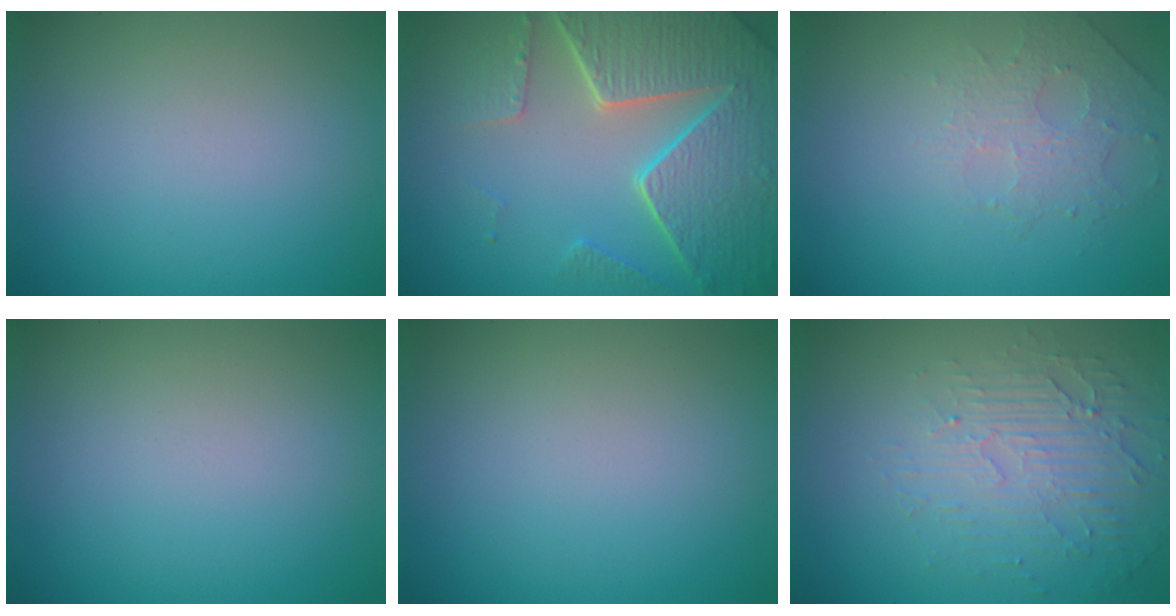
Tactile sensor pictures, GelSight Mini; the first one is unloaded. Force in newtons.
{"total": 8.3, "press": 5.9, "slide": 5.8}
{"total": 1.6, "press": 1.2, "slide": 1.0}
{"total": 0.0}
{"total": 0.0}
{"total": 4.7, "press": 3.2, "slide": 3.5}